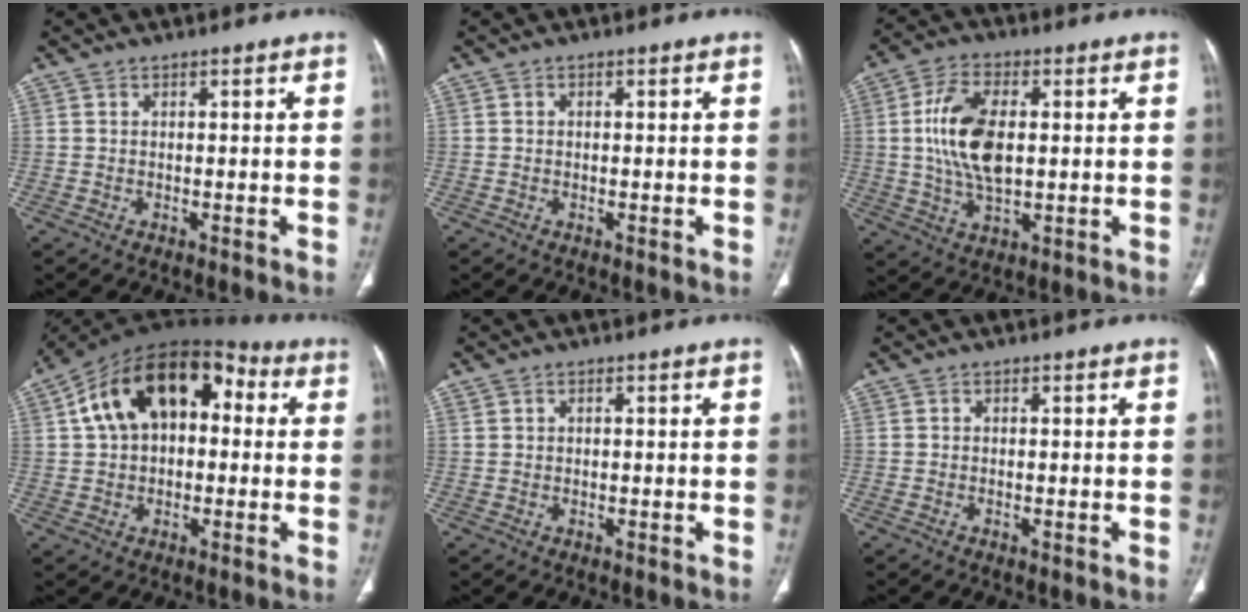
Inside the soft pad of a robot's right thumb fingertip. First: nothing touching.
{"total": 0.0}
{"total": 12.7, "force": [1.2, 6.8, 10.7], "torque": [-0.208, 0.001, 0.026]}
{"total": 17.9, "force": [3.6, 11.3, 13.5], "torque": [-0.200, 0.044, 0.047]}
{"total": 0.6, "force": [0.3, 0.5, 0.2], "torque": [-0.001, 0.000, 0.007]}
{"total": 0.6, "force": [-0.2, 0.2, 0.5], "torque": [-0.012, -0.002, -0.004]}